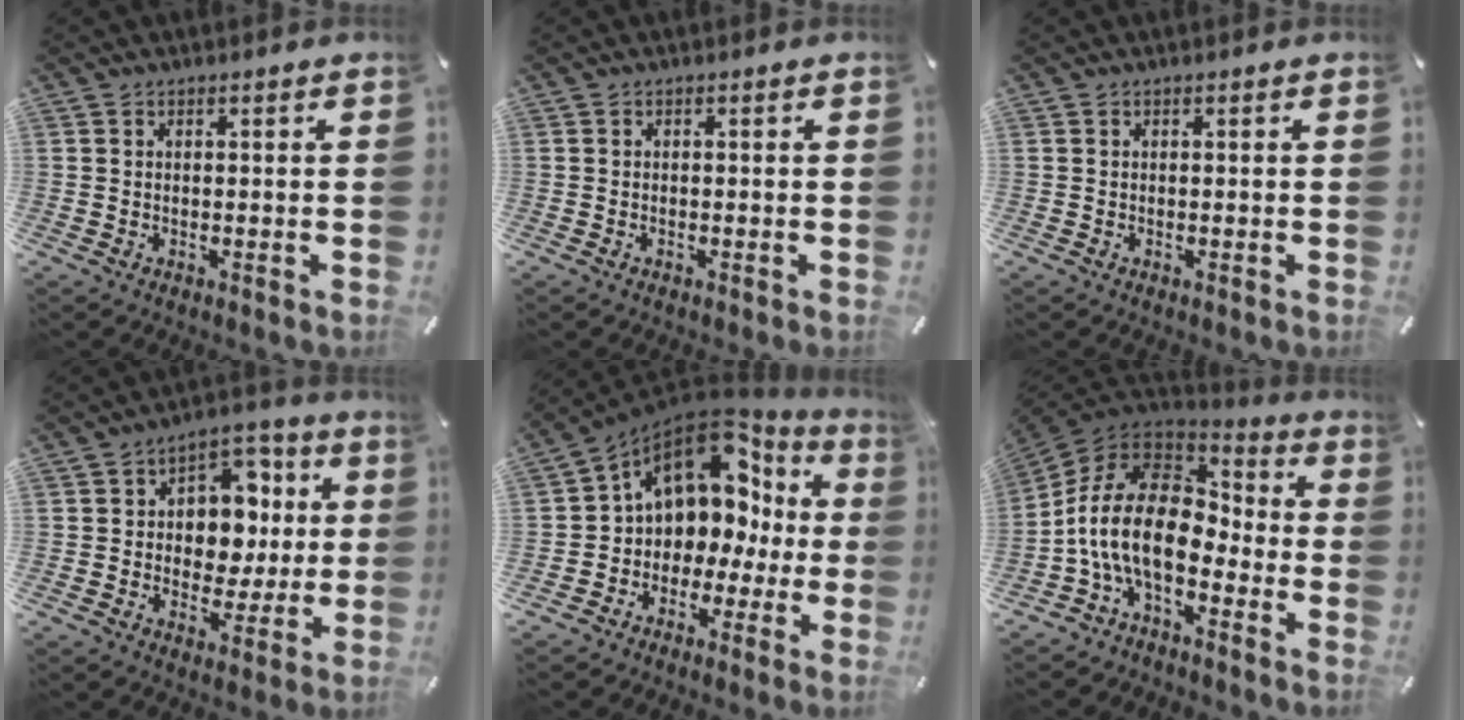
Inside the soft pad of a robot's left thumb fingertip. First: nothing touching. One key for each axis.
{"total": 0.9, "fx": -0.4, "fy": 0.4, "fz": 0.7, "tx": -0.014, "ty": 0.000, "tz": -0.009}
{"total": 0.0}
{"total": 10.7, "fx": 0.8, "fy": 9.5, "fz": 4.9, "tx": -0.062, "ty": -0.004, "tz": 0.020}
{"total": 12.2, "fx": 4.8, "fy": 9.4, "fz": 6.0, "tx": -0.102, "ty": -0.038, "tz": 0.086}
{"total": 17.3, "fx": -3.9, "fy": 10.6, "fz": 13.1, "tx": -0.275, "ty": 0.017, "tz": -0.069}